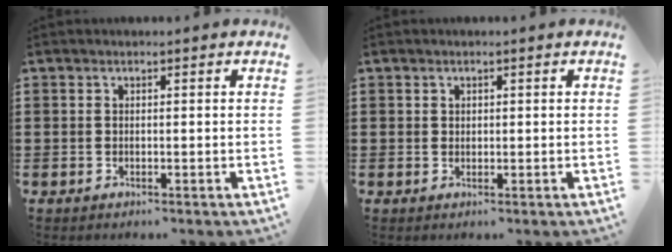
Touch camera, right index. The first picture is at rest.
{"total": 0.8, "force": [0.4, 0.6, 0.1], "torque": [-0.004, 0.003, 0.009]}